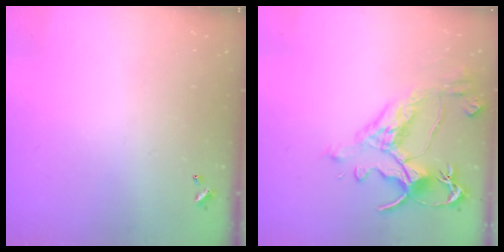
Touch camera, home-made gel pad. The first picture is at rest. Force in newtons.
{"total": 5.5, "press": 5.3, "slide": 1.5}